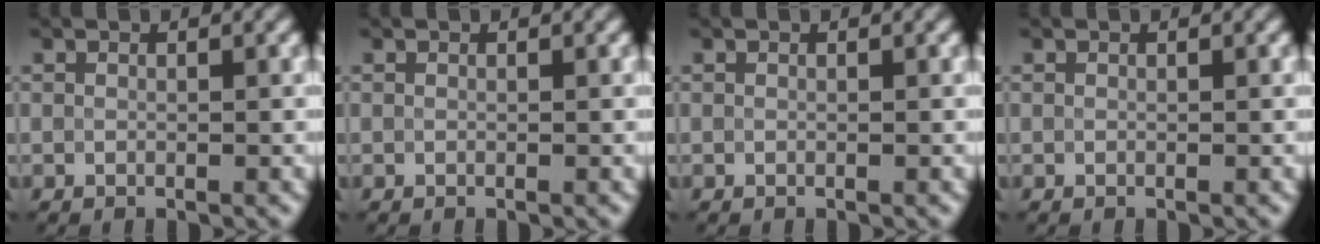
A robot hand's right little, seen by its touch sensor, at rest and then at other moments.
{"total": 0.0}
{"total": 0.0}
{"total": 0.0}